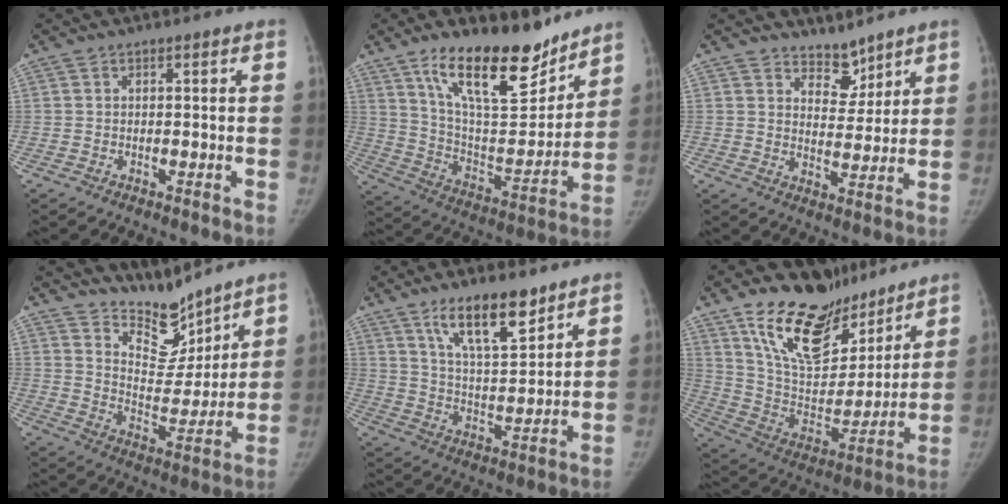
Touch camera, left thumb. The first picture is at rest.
{"total": 21.9, "force": [15.5, 8.2, 13.2], "torque": [-0.166, -0.090, 0.262]}
{"total": 5.5, "force": [4.8, 2.6, 0.9], "torque": [0.017, -0.045, 0.083]}
{"total": 10.4, "force": [9.5, 3.7, 2.3], "torque": [0.003, -0.082, 0.174]}
{"total": 13.1, "force": [8.9, 4.1, 8.7], "torque": [-0.123, -0.058, 0.159]}
{"total": 23.1, "force": [16.5, 11.1, 11.6], "torque": [-0.150, -0.089, 0.288]}